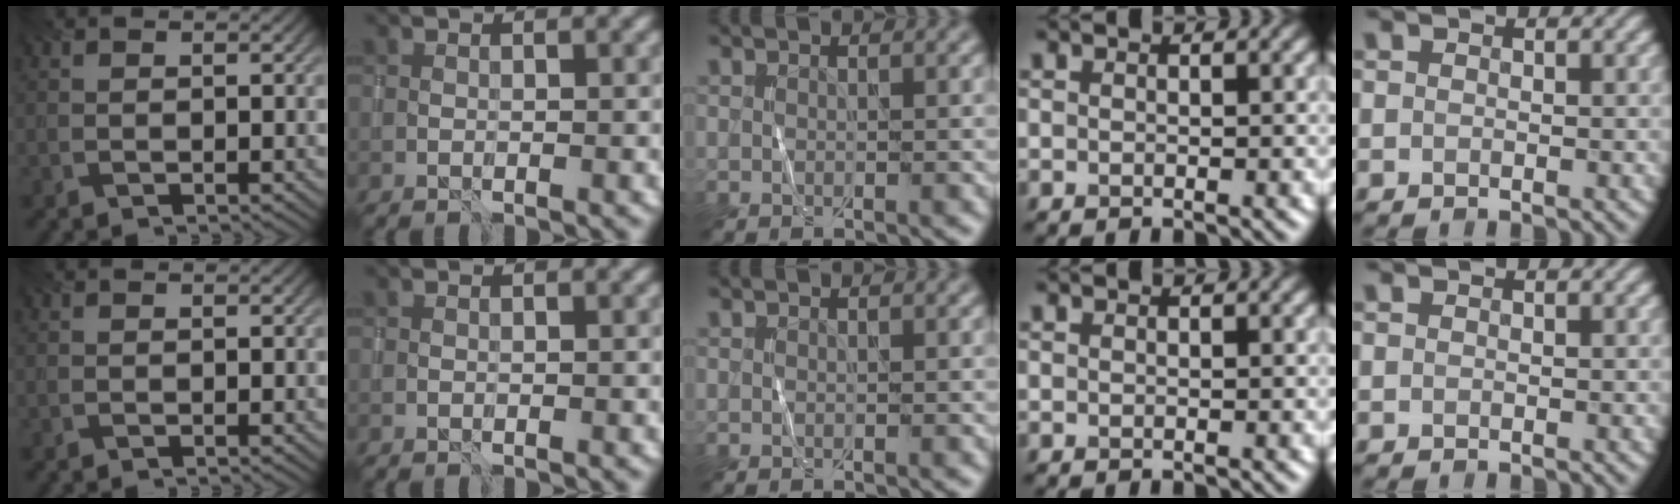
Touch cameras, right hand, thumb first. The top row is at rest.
{}